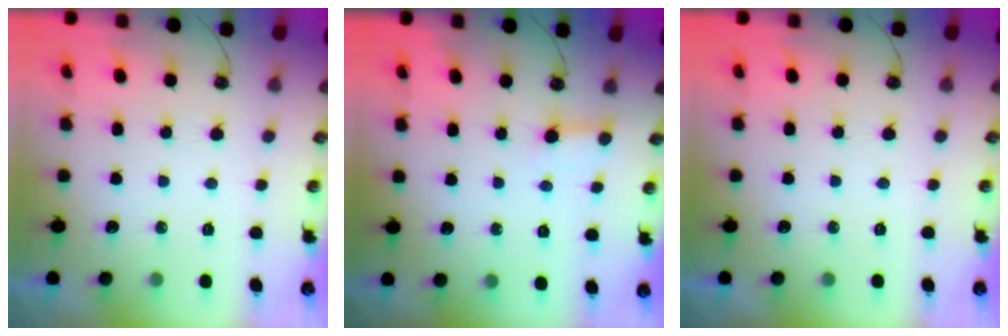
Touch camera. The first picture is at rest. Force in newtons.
{"total": 2.2, "press": 2.2, "slide": 0.1}
{"total": 0.0}